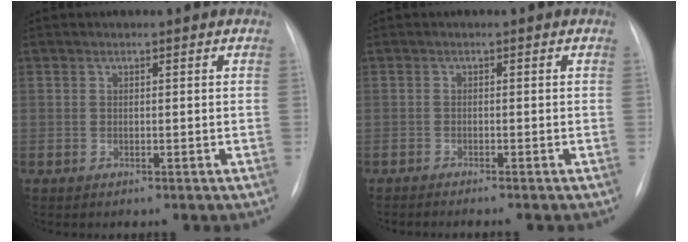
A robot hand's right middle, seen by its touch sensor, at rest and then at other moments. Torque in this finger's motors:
{"motor_torque": [1.07, -0.94, 0.04, 0.00]}